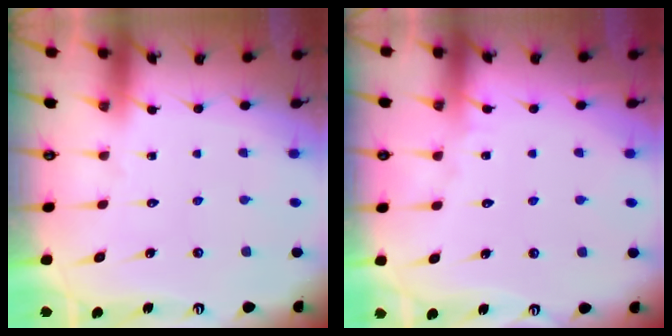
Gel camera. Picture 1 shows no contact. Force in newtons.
{"total": 1.9, "press": 1.9, "slide": 0.2}